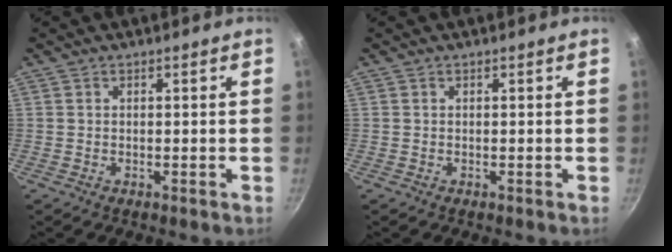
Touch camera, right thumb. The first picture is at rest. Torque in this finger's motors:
{"motor_torque": [-0.02, 0.00, -0.01, 0.00, 0.00]}